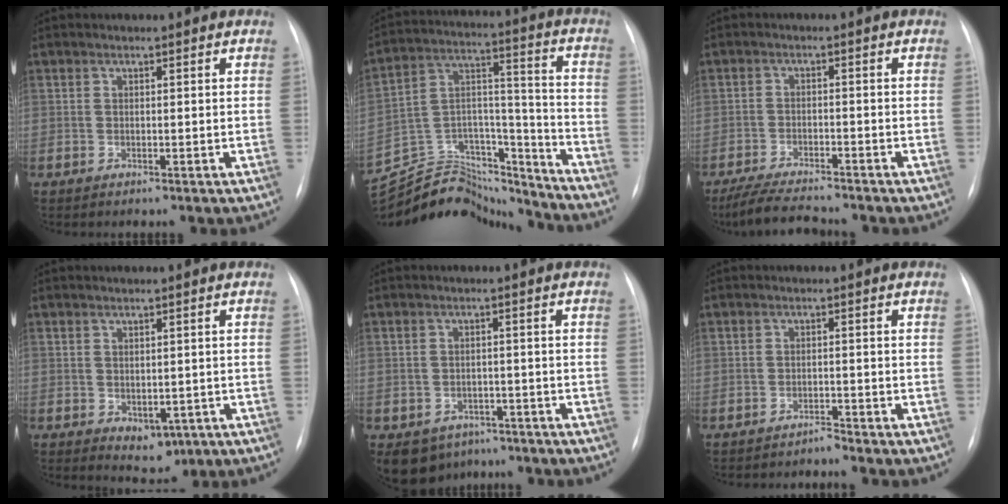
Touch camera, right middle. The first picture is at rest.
{"total": 22.9, "force": [-21.7, 5.6, 4.6], "torque": [-0.114, 0.046, -0.341]}
{"total": 7.6, "force": [-6.9, 0.8, 3.2], "torque": [-0.061, -0.022, -0.117]}
{"total": 4.0, "force": [-1.1, 2.7, 2.8], "torque": [-0.032, -0.004, 0.001]}
{"total": 6.9, "force": [-4.5, 5.1, 1.3], "torque": [-0.020, 0.011, -0.057]}
{"total": 1.4, "force": [-1.3, -0.3, -0.4], "torque": [0.014, -0.007, -0.017]}